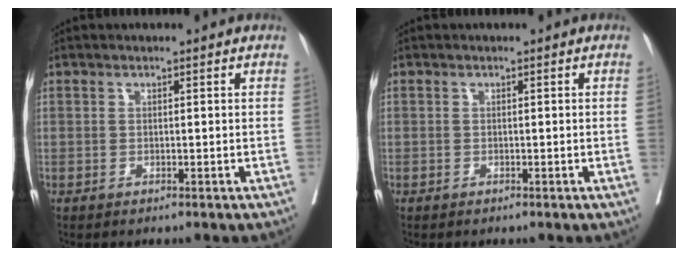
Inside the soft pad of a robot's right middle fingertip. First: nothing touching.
{"total": 0.0}